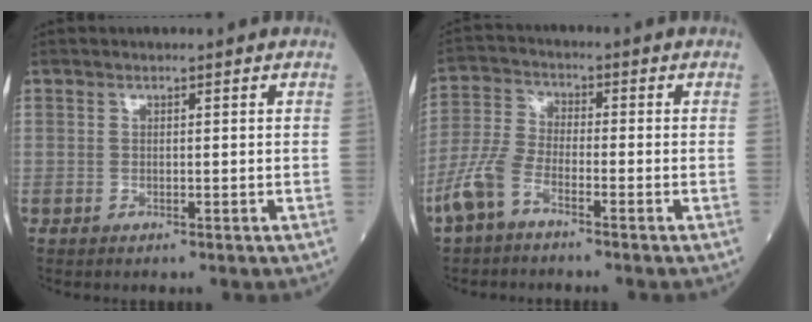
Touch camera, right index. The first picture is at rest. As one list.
[{"total": 6.2, "force": [-4.0, 2.1, 4.3], "torque": [-0.114, -0.003, -0.090]}]